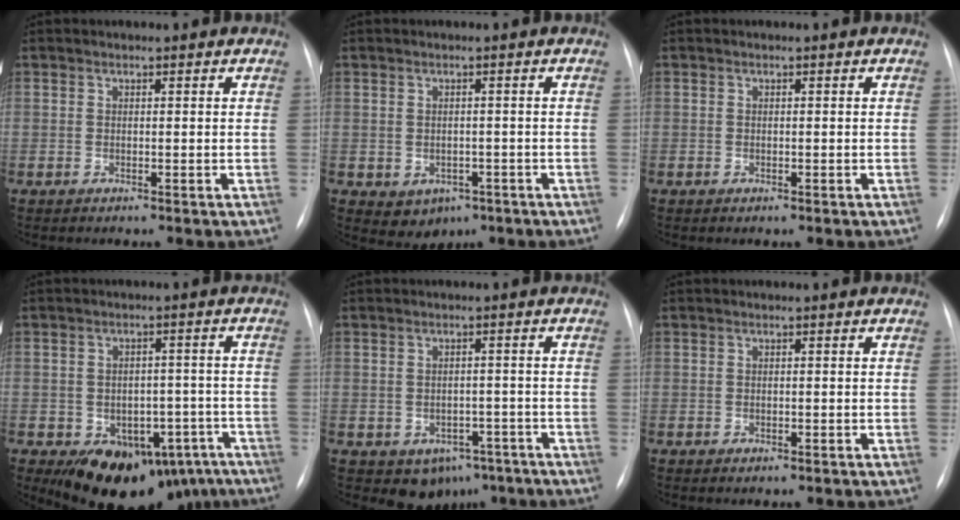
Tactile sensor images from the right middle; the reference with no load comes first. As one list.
[{"total": 4.3, "force": [-1.7, 3.5, 1.8], "torque": [-0.021, 0.003, -0.008]}, {"total": 0.0}, {"total": 15.1, "force": [-9.6, 8.8, 7.6], "torque": [-0.082, 0.024, -0.121]}, {"total": 6.2, "force": [-3.5, 4.6, 2.4], "torque": [-0.021, 0.013, -0.036]}, {"total": 0.7, "force": [-0.4, 0.4, 0.5], "torque": [-0.008, -0.001, -0.002]}]